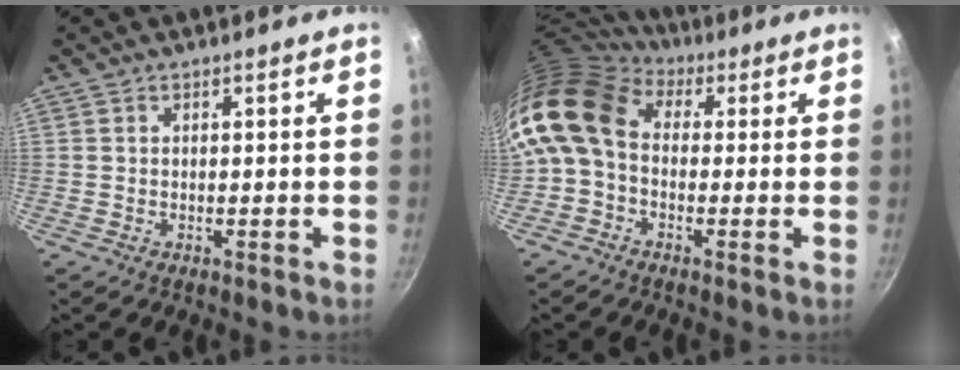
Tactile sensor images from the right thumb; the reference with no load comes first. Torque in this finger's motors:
{"motor_torque": [-0.37, 1.92, 1.93, -0.66, 0.48]}